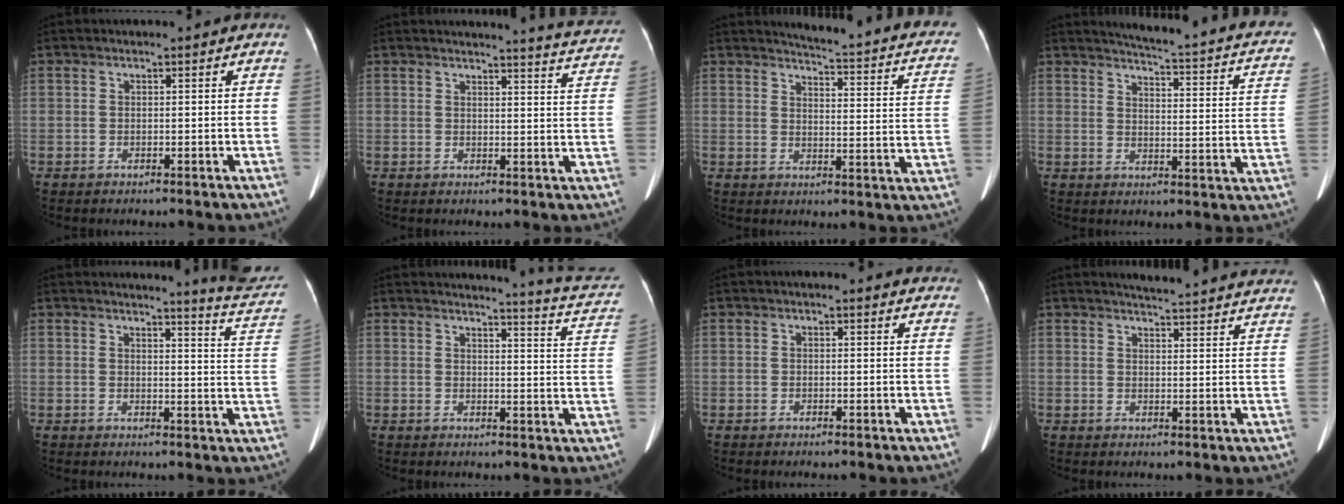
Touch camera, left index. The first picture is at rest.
{"total": 9.6, "force": [9.5, -0.6, 1.4], "torque": [-0.015, -0.055, 0.088]}
{"total": 18.1, "force": [15.8, 2.1, 8.5], "torque": [-0.100, -0.058, 0.163]}
{"total": 19.7, "force": [16.7, 2.3, 10.2], "torque": [-0.123, -0.044, 0.178]}
{"total": 10.4, "force": [10.2, -1.4, 1.4], "torque": [-0.016, -0.095, 0.097]}
{"total": 12.5, "force": [12.3, -1.0, 2.4], "torque": [-0.024, -0.089, 0.113]}
{"total": 5.9, "force": [5.5, 1.2, 2.0], "torque": [-0.012, 0.004, 0.039]}
{"total": 21.4, "force": [20.5, 1.5, 6.1], "torque": [-0.072, -0.051, 0.229]}